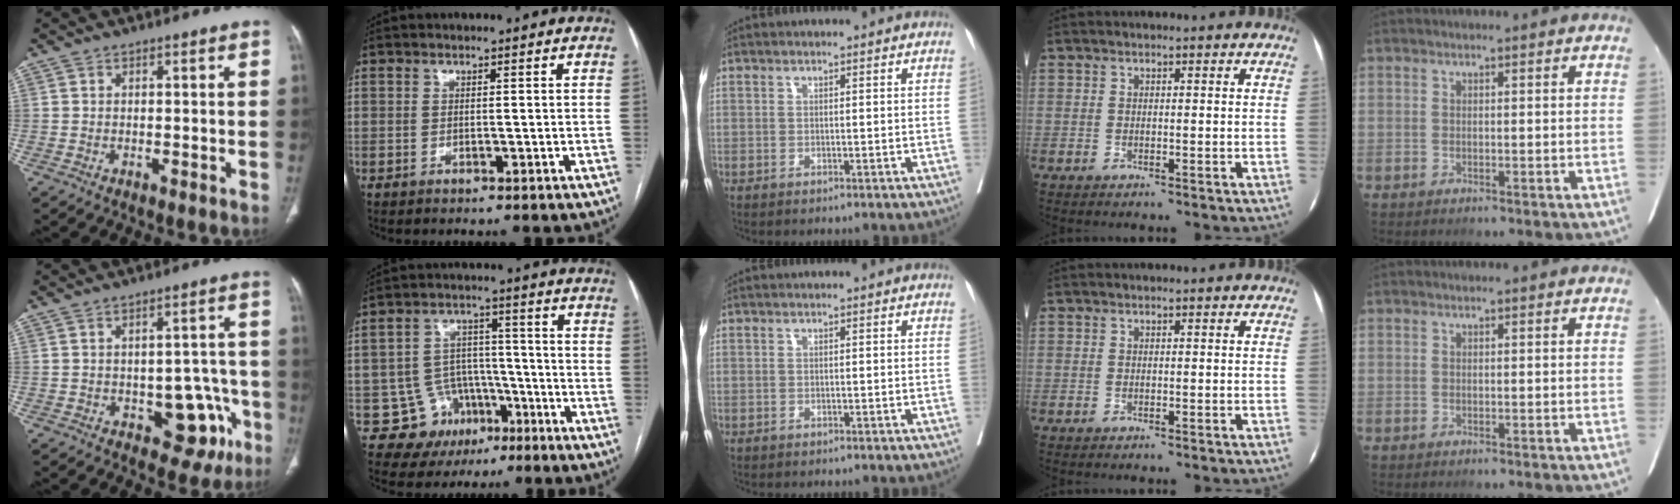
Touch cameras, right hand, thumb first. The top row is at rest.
{"thumb": {"total": 10.2, "force": [-4.0, 6.0, 7.2], "torque": [-0.040, 0.028, -0.042]}, "index": {"total": 8.6, "force": [-4.0, 7.6, 0.5], "torque": [0.003, 0.035, -0.048]}}